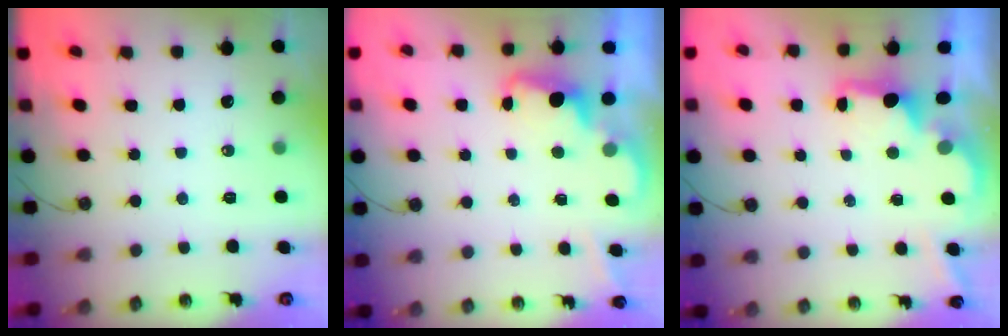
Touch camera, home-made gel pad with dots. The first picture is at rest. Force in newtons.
{"total": 2.2, "press": 2.1, "slide": 0.5}
{"total": 1.9, "press": 1.8, "slide": 0.6}